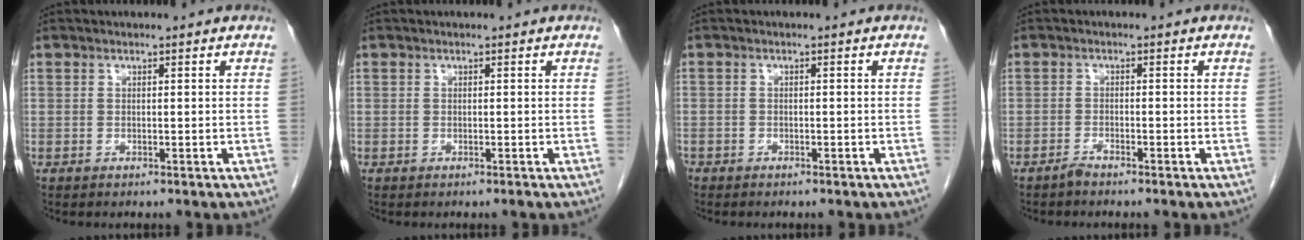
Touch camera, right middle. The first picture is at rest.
{"total": 0.0}
{"total": 1.7, "force": [-1.4, 0.9, 0.4], "torque": [-0.015, -0.001, -0.020]}
{"total": 1.3, "force": [-1.3, -0.1, 0.5], "torque": [-0.011, -0.001, -0.025]}